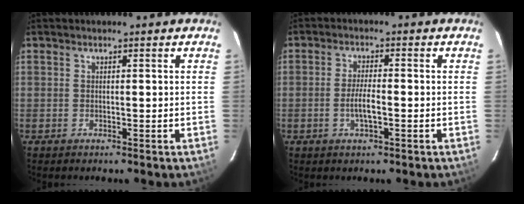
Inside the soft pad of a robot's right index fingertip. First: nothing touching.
{"total": 3.7, "force": [-1.2, 0.8, 3.4], "torque": [-0.068, -0.003, -0.021]}